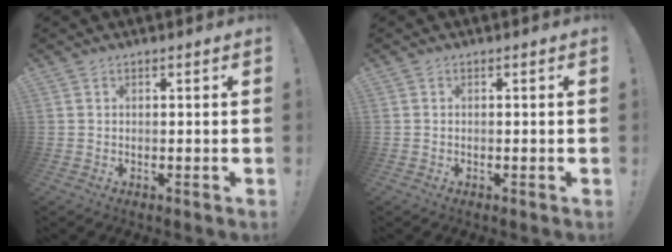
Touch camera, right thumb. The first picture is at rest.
{"total": 0.0}